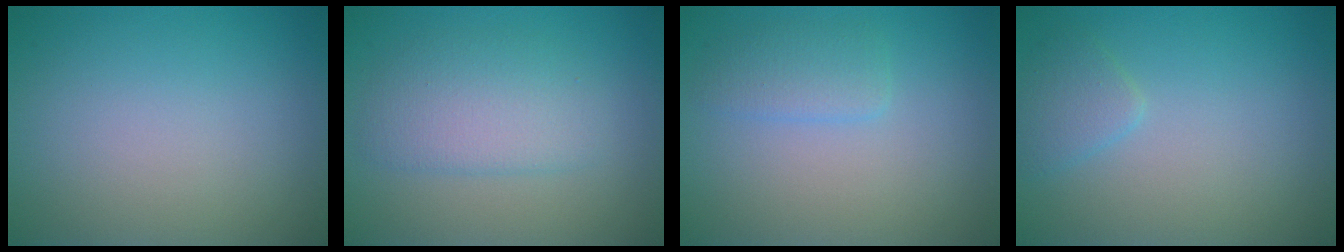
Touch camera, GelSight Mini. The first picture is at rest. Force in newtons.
{"total": 3.6, "press": 3.6, "slide": 0.1}
{"total": 1.9, "press": 1.9, "slide": 0.1}
{"total": 1.6, "press": 1.6, "slide": 0.1}